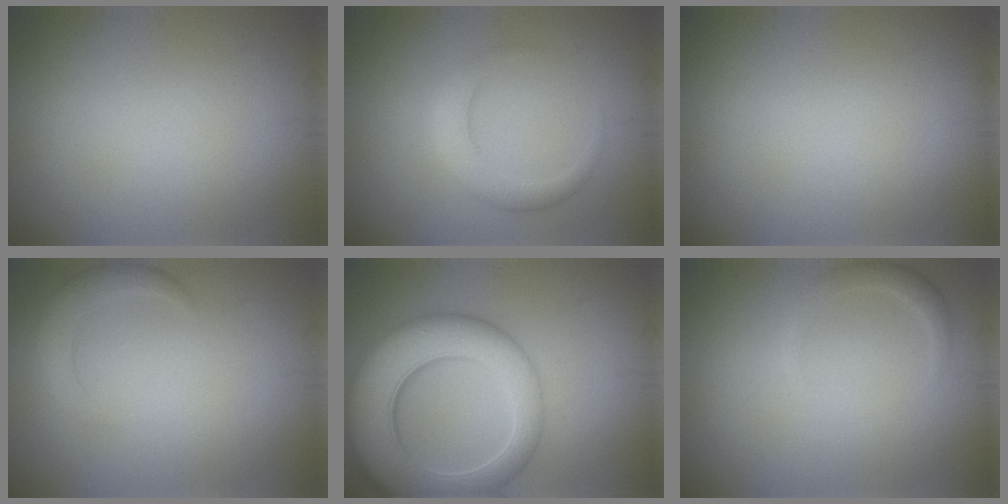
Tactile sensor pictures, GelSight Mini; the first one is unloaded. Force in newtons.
{"total": 2.8, "press": 2.8, "slide": 0.2}
{"total": 0.0}
{"total": 2.7, "press": 2.6, "slide": 0.3}
{"total": 10.5, "press": 10.5, "slide": 0.5}
{"total": 1.4, "press": 1.4, "slide": 0.1}